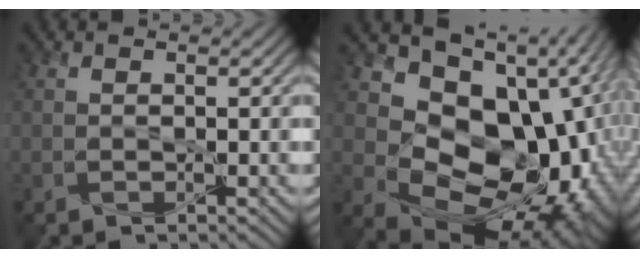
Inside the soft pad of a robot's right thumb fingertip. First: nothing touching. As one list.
[{"total": 18.0, "force": [0.3, 12.9, 12.6], "torque": [-0.172, -0.048, 0.052]}]